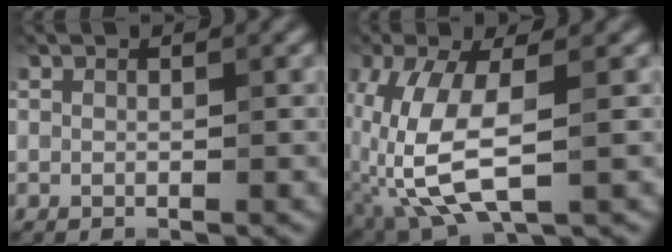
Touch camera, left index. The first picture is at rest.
{"total": 7.8, "force": [-1.7, 3.3, 6.9], "torque": [-0.173, -0.004, -0.034]}